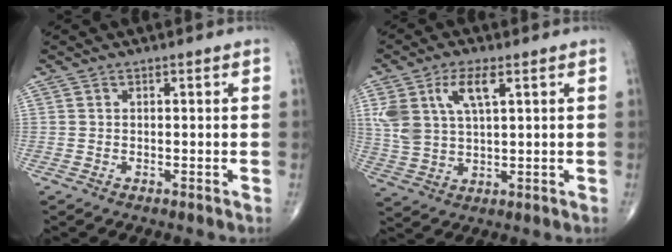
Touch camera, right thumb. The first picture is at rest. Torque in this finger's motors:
{"motor_torque": [0.52, 0.73, 1.36, 0.56, 0.11]}